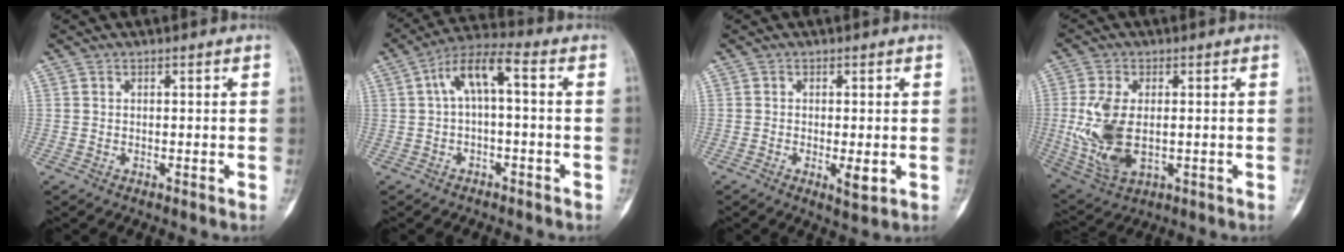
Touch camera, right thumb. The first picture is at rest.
{"total": 7.8, "force": [0.6, 2.6, 7.3], "torque": [-0.141, 0.043, 0.002]}
{"total": 3.1, "force": [-0.7, 1.1, 2.8], "torque": [-0.045, -0.008, -0.010]}
{"total": 12.3, "force": [-0.4, 7.0, 10.1], "torque": [-0.217, -0.011, 0.007]}